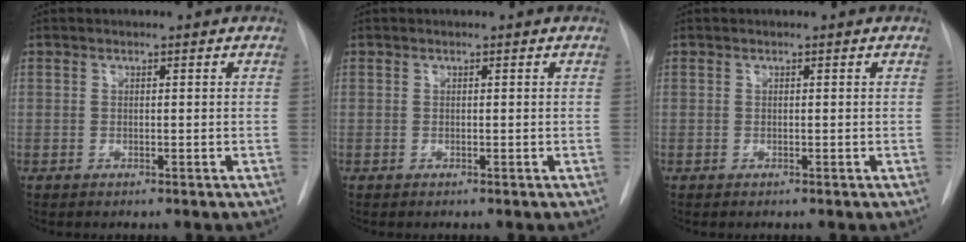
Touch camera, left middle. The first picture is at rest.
{"total": 0.0}
{"total": 0.0}